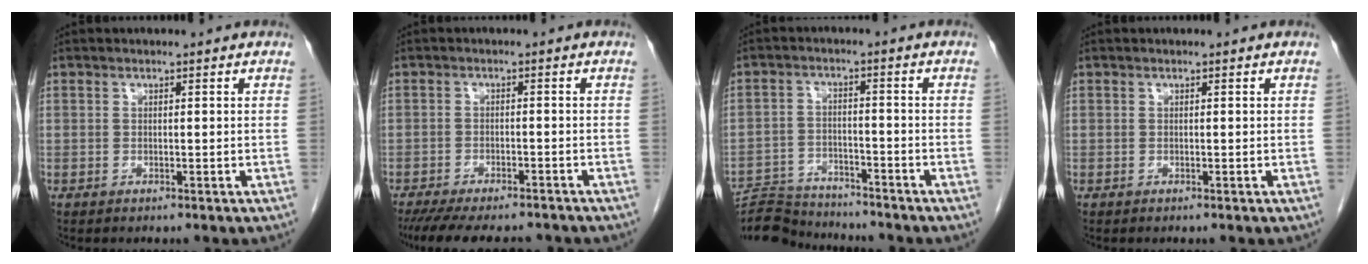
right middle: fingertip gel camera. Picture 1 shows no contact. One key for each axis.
{"total": 13.3, "fx": -11.7, "fy": 3.1, "fz": 5.7, "tx": -0.121, "ty": -0.016, "tz": -0.160}
{"total": 10.0, "fx": -9.9, "fy": 1.2, "fz": 1.1, "tx": -0.018, "ty": 0.007, "tz": -0.166}
{"total": 0.0}